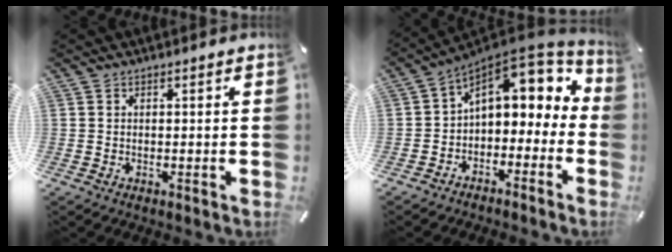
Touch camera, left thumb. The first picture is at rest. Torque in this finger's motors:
{"motor_torque": [0.94, 3.03, 0.92, -0.42, 0.41]}